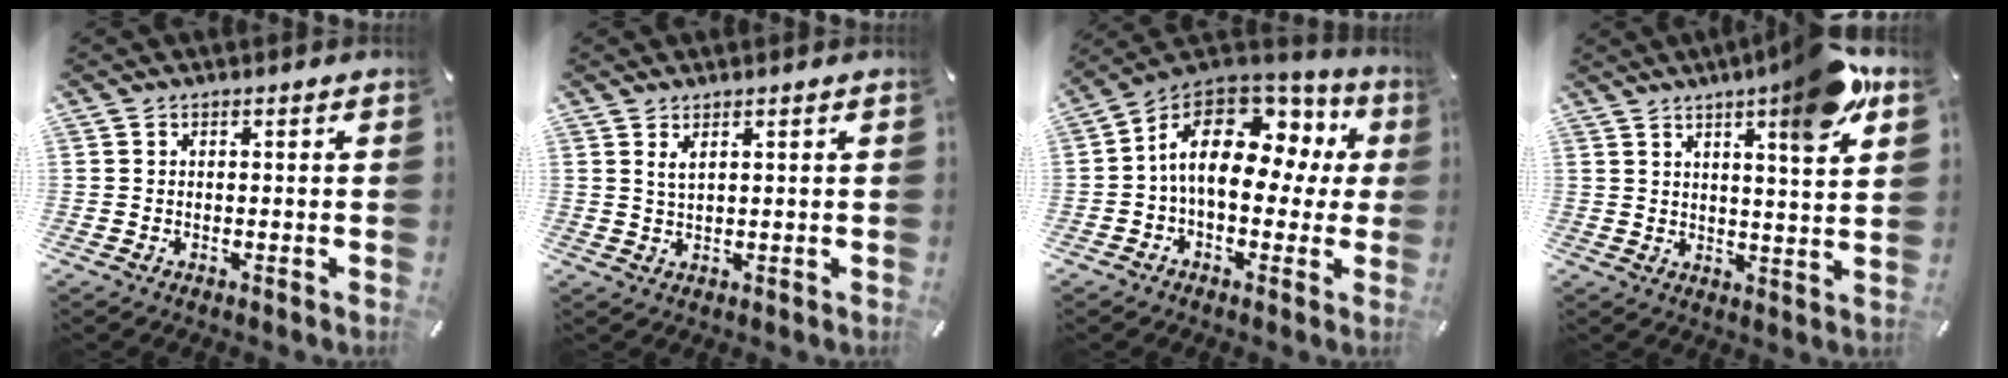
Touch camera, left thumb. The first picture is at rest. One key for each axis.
{"total": 2.2, "fx": 1.3, "fy": 0.6, "fz": 1.6, "tx": -0.035, "ty": 0.001, "tz": 0.023}
{"total": 17.1, "fx": 3.6, "fy": 10.1, "fz": 13.3, "tx": -0.234, "ty": -0.015, "tz": 0.058}
{"total": 11.2, "fx": 7.1, "fy": 1.2, "fz": 8.5, "tx": -0.116, "ty": -0.043, "tz": 0.108}